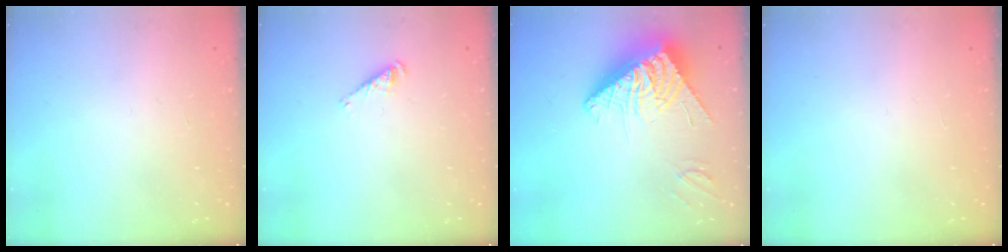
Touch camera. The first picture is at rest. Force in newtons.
{"total": 2.9, "press": 2.9, "slide": 0.5}
{"total": 14.1, "press": 14.0, "slide": 1.4}
{"total": 0.0}